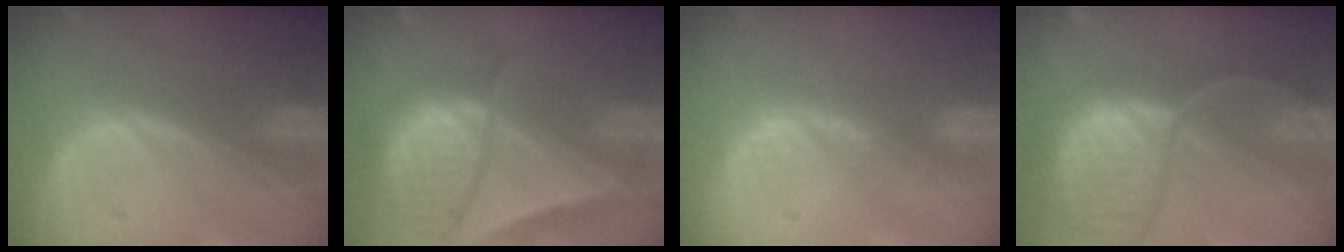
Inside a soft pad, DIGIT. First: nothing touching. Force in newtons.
{"total": 10.0, "press": 8.3, "slide": 5.4}
{"total": 2.3, "press": 1.8, "slide": 1.5}
{"total": 12.2, "press": 9.9, "slide": 7.1}